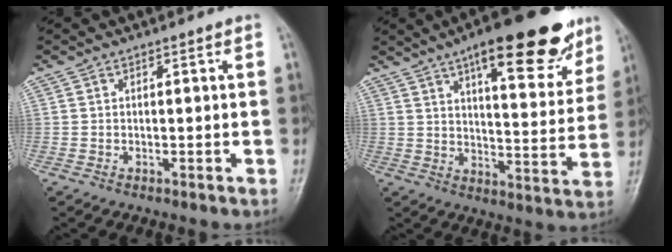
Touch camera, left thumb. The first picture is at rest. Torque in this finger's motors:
{"motor_torque": [0.61, 0.55, 1.47, -1.30, 0.32]}